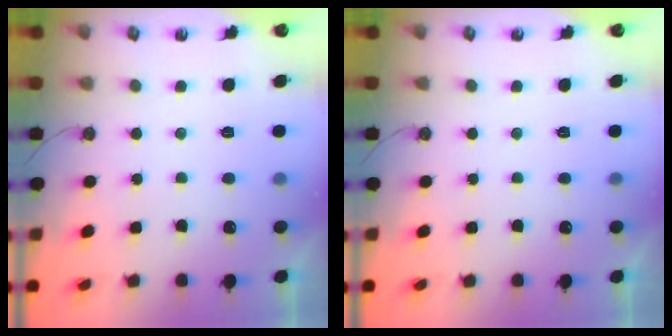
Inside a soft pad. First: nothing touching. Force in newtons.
{"total": 0.0}